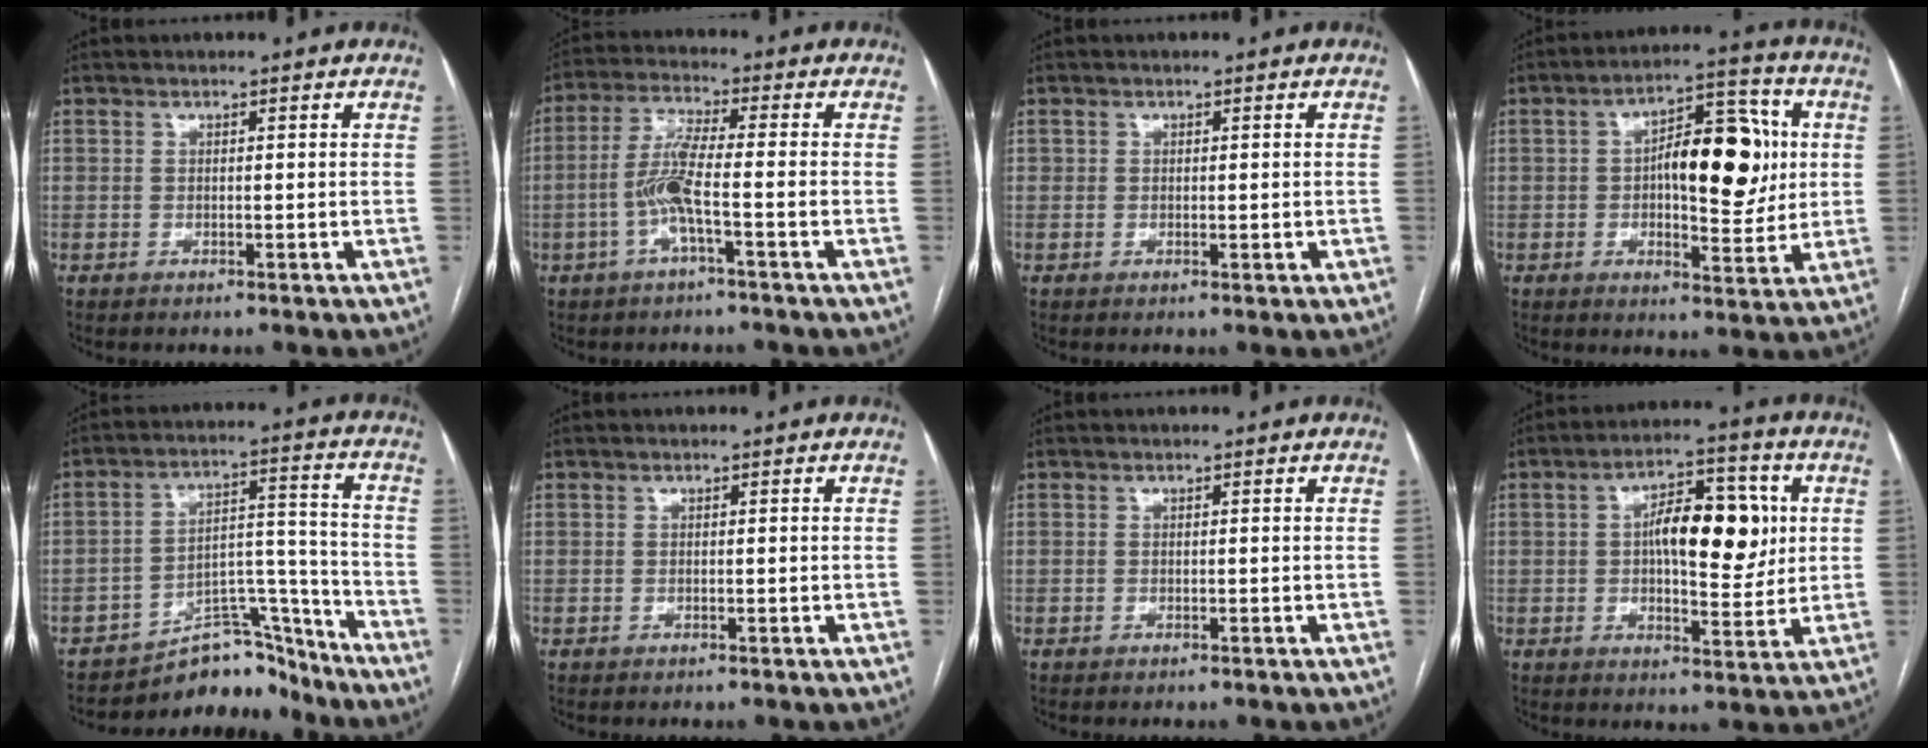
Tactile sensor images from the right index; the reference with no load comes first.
{"total": 6.7, "force": [-2.0, 0.1, 6.4], "torque": [-0.135, 0.010, -0.041]}
{"total": 1.0, "force": [0.0, 0.7, 0.7], "torque": [-0.009, 0.002, 0.003]}
{"total": 13.5, "force": [1.4, 5.2, 12.4], "torque": [-0.182, 0.027, 0.025]}
{"total": 10.0, "force": [-9.4, 3.2, 0.5], "torque": [0.011, 0.073, -0.151]}
{"total": 0.0}
{"total": 0.0}
{"total": 11.8, "force": [1.9, 4.6, 10.7], "torque": [-0.165, 0.021, 0.030]}